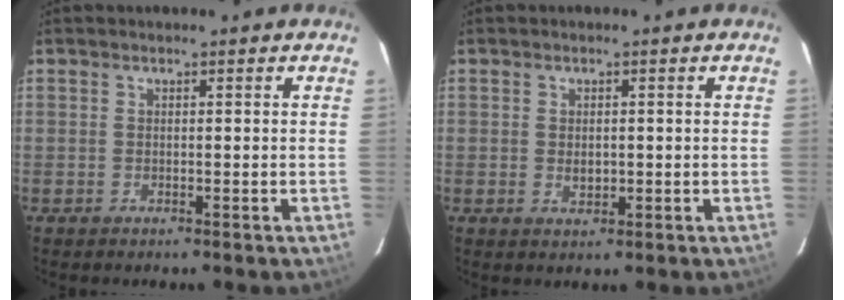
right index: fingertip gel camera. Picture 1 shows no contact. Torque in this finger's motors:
{"motor_torque": [0.04, 0.06, 0.06, 0.00]}